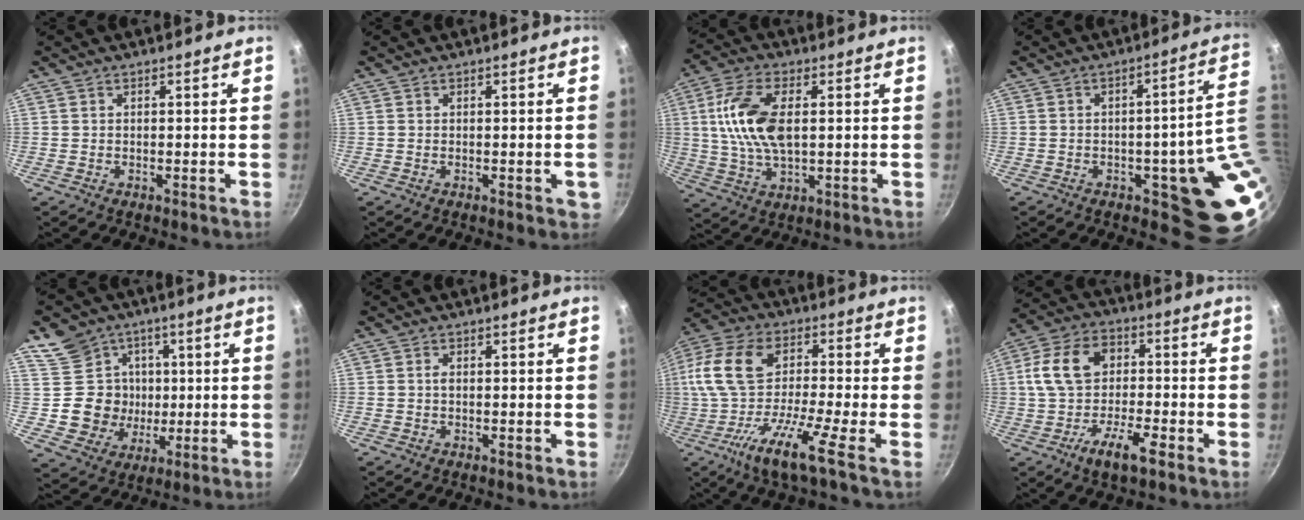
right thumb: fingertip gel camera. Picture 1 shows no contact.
{"total": 1.6, "force": [-0.3, 0.6, 1.5], "torque": [-0.011, 0.000, -0.005]}
{"total": 12.8, "force": [1.9, 6.6, 10.8], "torque": [-0.210, 0.006, 0.034]}
{"total": 13.7, "force": [0.0, 4.7, 12.9], "torque": [-0.105, -0.007, 0.007]}
{"total": 12.5, "force": [2.3, 11.8, 3.6], "torque": [-0.029, -0.008, 0.042]}
{"total": 0.6, "force": [0.0, 0.4, 0.5], "torque": [-0.010, 0.001, 0.001]}
{"total": 16.0, "force": [-5.2, 4.5, 14.4], "torque": [-0.300, 0.018, -0.134]}
{"total": 12.5, "force": [-3.6, 7.1, 9.7], "torque": [-0.168, 0.033, -0.084]}